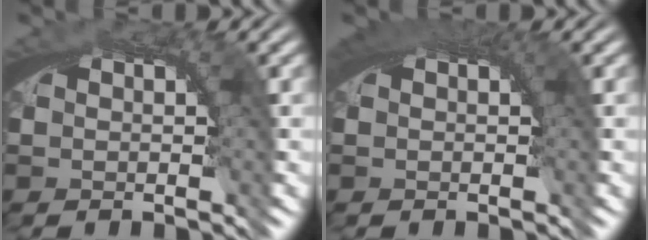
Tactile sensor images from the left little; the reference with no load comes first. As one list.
[{"total": 1.5, "force": [0.5, 0.9, 1.0], "torque": [-0.016, -0.004, 0.007]}]